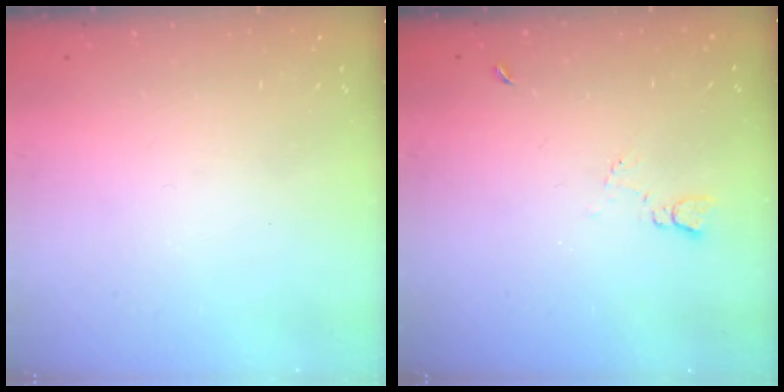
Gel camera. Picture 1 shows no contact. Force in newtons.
{"total": 3.6, "press": 3.6, "slide": 0.5}